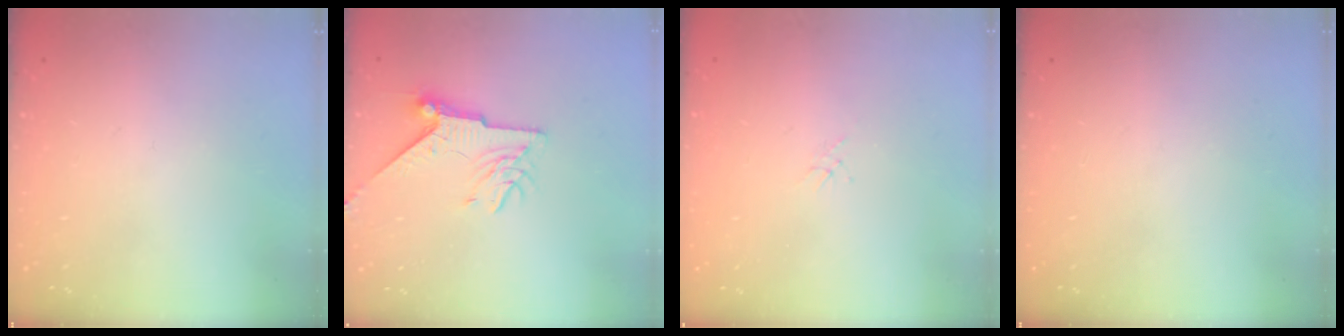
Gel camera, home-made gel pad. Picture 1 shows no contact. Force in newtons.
{"total": 8.3, "press": 8.2, "slide": 0.8}
{"total": 1.3, "press": 1.2, "slide": 0.3}
{"total": 0.0}